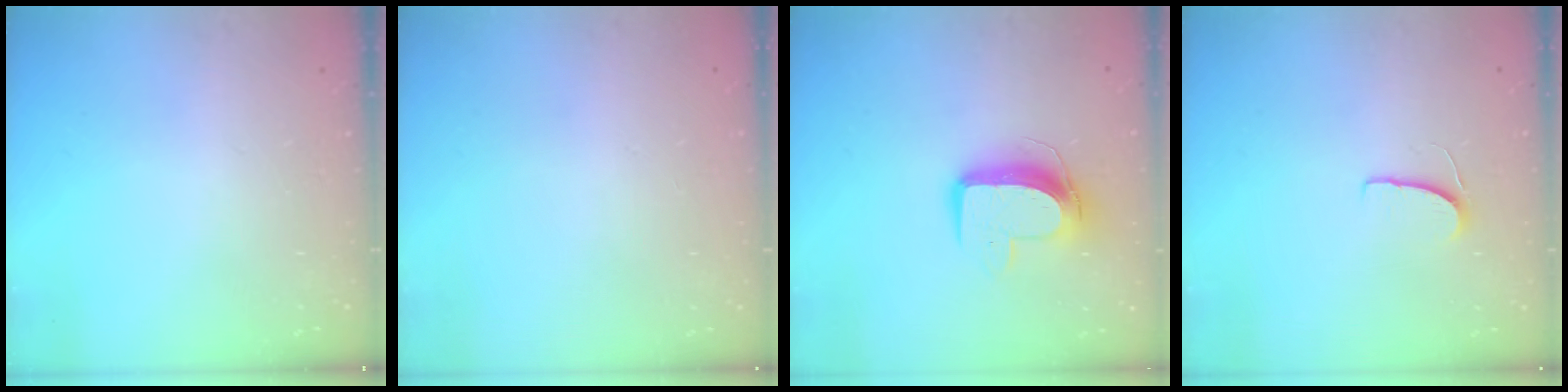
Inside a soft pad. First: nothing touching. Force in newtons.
{"total": 0.0}
{"total": 10.6, "press": 10.6, "slide": 0.2}
{"total": 6.4, "press": 6.4, "slide": 0.5}